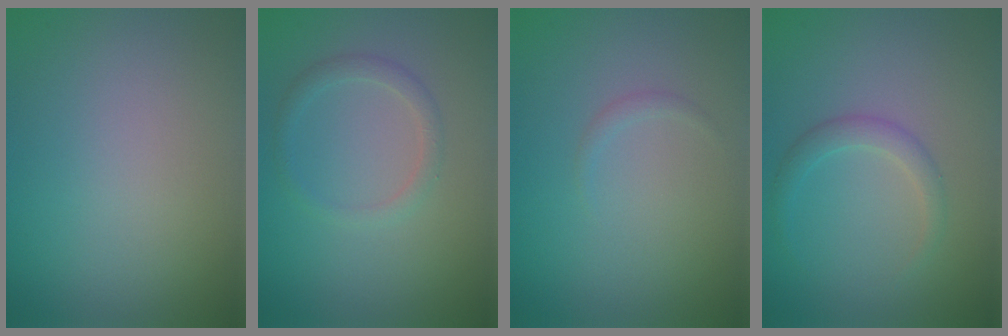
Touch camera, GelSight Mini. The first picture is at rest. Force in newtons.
{"total": 1.5, "press": 1.5, "slide": 0.1}
{"total": 0.6, "press": 0.5, "slide": 0.1}
{"total": 1.8, "press": 1.8, "slide": 0.1}